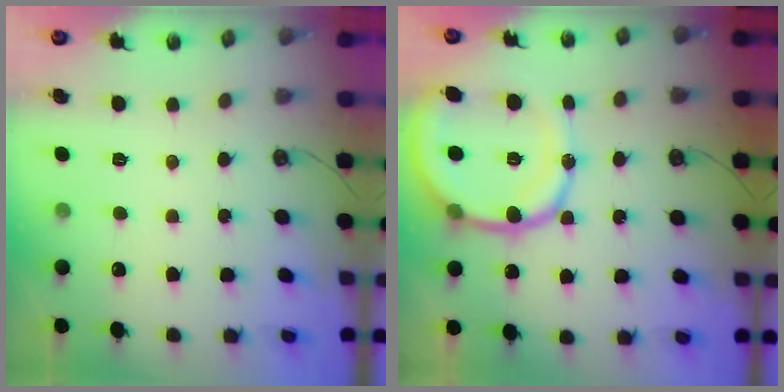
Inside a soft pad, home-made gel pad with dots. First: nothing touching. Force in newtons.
{"total": 16.6, "press": 16.3, "slide": 3.0}